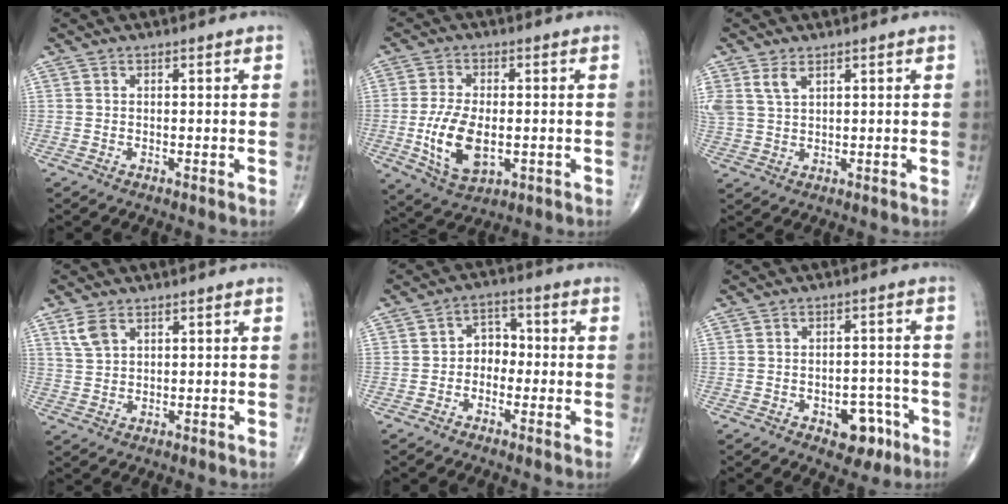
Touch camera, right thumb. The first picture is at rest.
{"total": 11.2, "force": [-1.8, 6.0, 9.2], "torque": [-0.176, -0.007, -0.024]}
{"total": 4.5, "force": [2.6, 2.4, 2.9], "torque": [-0.061, -0.002, 0.063]}
{"total": 3.9, "force": [2.2, 2.3, 2.3], "torque": [-0.047, -0.003, 0.052]}
{"total": 4.6, "force": [-1.0, 3.7, 2.6], "torque": [-0.013, 0.023, -0.032]}
{"total": 7.2, "force": [-3.5, 4.3, 4.6], "torque": [-0.030, 0.030, -0.041]}